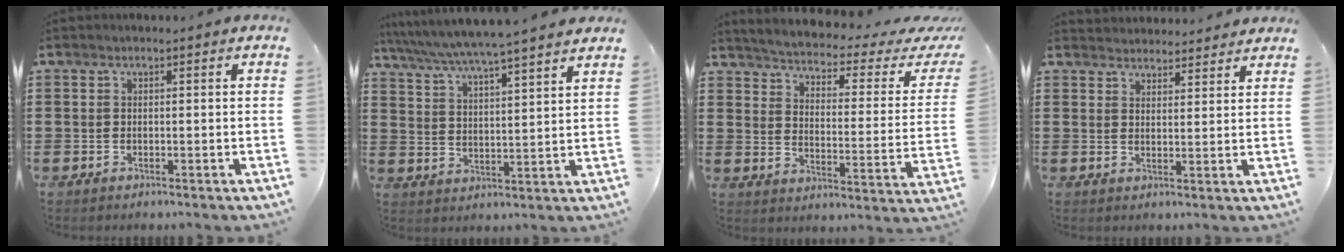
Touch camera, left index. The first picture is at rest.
{"total": 5.4, "force": [4.9, -0.9, 2.1], "torque": [-0.062, -0.036, 0.079]}
{"total": 2.3, "force": [1.8, -0.3, 1.3], "torque": [-0.043, -0.028, 0.018]}
{"total": 3.0, "force": [2.9, 0.4, -0.4], "torque": [-0.003, -0.010, 0.055]}